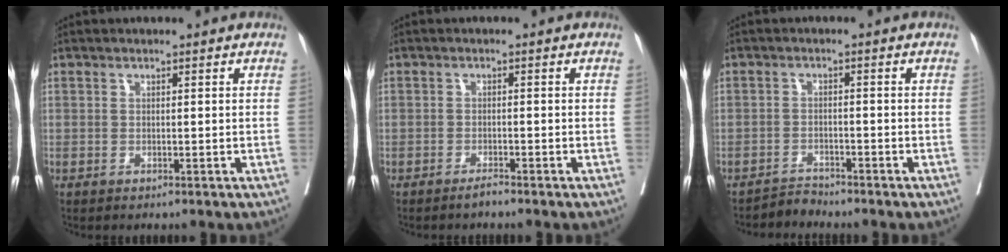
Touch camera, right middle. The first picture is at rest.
{"total": 1.2, "force": [-1.1, -0.1, 0.5], "torque": [-0.011, -0.001, -0.020]}
{"total": 2.1, "force": [-2.0, -0.2, -0.7], "torque": [0.017, -0.013, -0.035]}